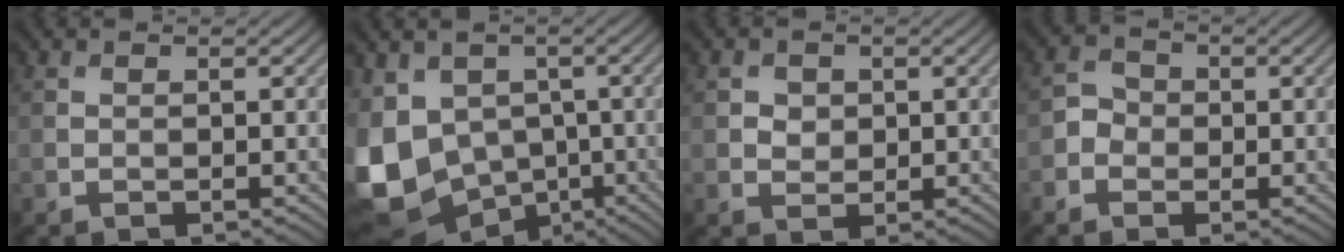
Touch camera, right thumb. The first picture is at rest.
{"total": 15.9, "force": [-2.9, 13.4, 8.1], "torque": [-0.246, -0.044, -0.039]}
{"total": 1.9, "force": [0.3, 1.7, 0.8], "torque": [-0.014, -0.004, 0.003]}
{"total": 2.5, "force": [-1.0, 2.1, 0.9], "torque": [-0.018, 0.003, -0.026]}